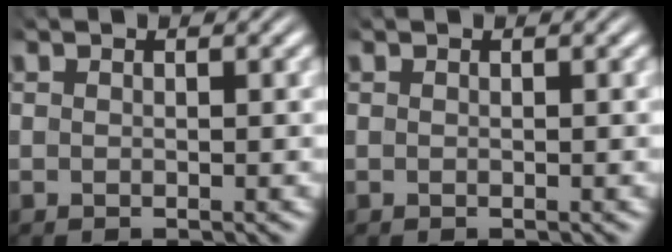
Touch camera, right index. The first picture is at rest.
{"total": 0.0}